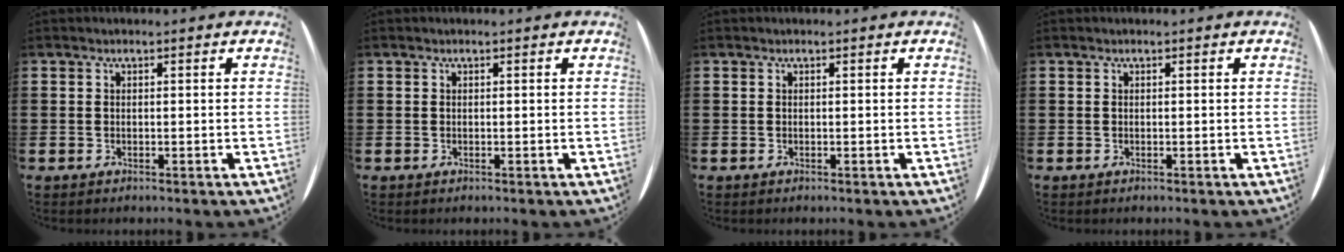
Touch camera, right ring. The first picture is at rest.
{"total": 0.0}
{"total": 0.0}
{"total": 0.0}